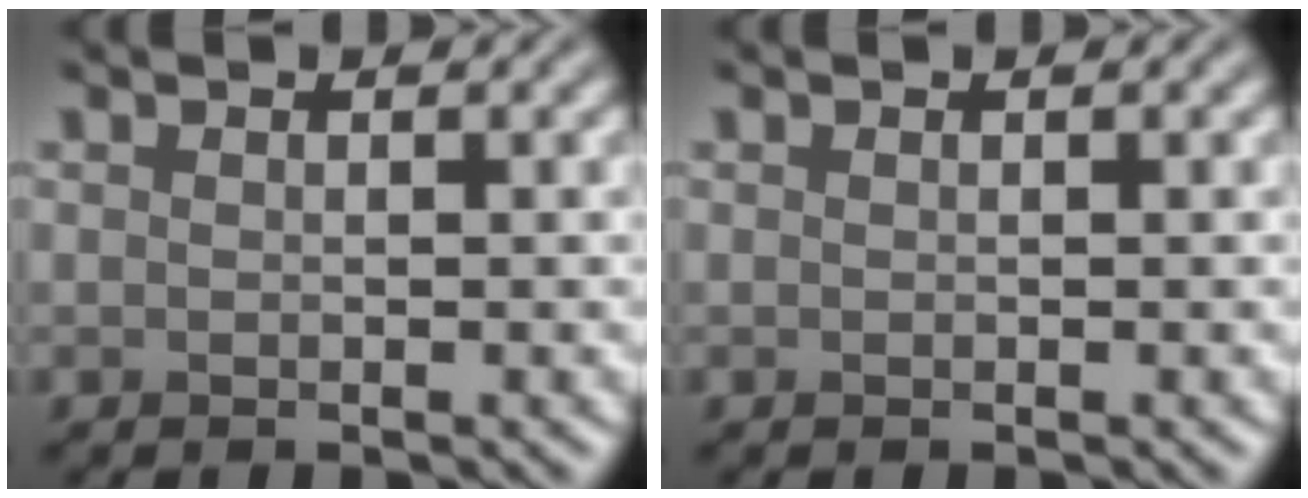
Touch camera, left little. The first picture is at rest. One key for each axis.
{"total": 0.0}